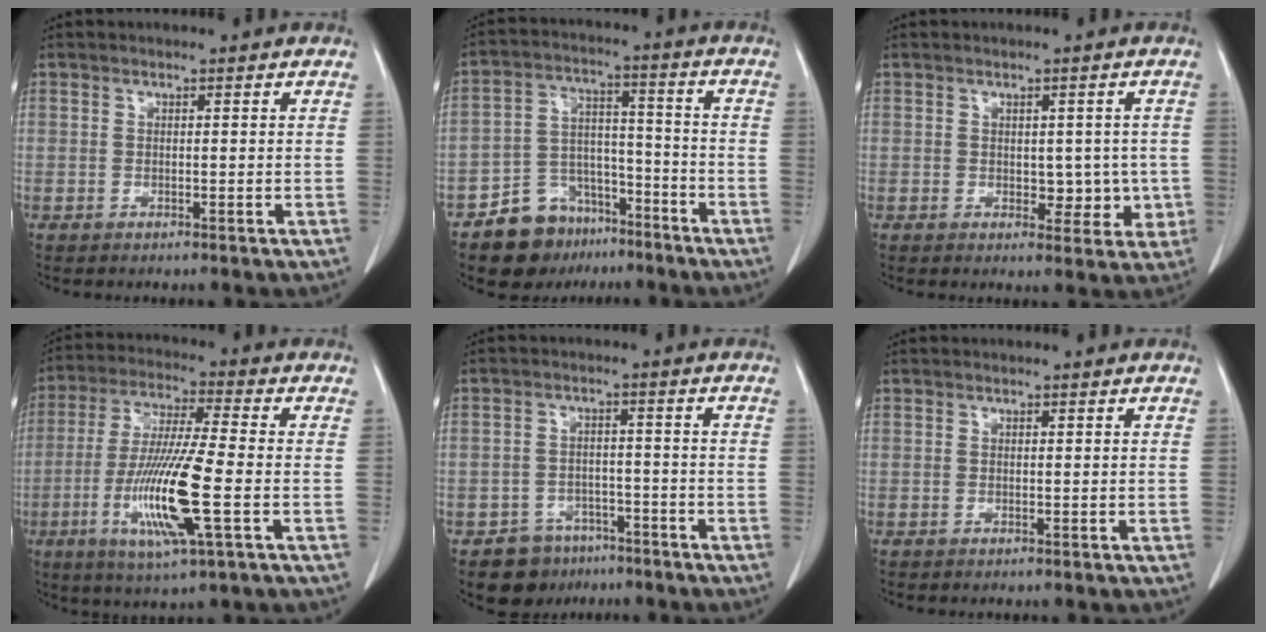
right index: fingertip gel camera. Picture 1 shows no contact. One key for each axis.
{"total": 10.7, "fx": -7.6, "fy": 6.9, "fz": 3.0, "tx": -0.051, "ty": 0.039, "tz": -0.120}
{"total": 4.7, "fx": -0.4, "fy": 3.1, "fz": 3.5, "tx": -0.025, "ty": 0.007, "tz": 0.004}
{"total": 14.5, "fx": -3.9, "fy": 0.6, "fz": 13.9, "tx": -0.281, "ty": -0.021, "tz": -0.075}
{"total": 6.1, "fx": -4.2, "fy": 4.4, "fz": 0.4, "tx": 0.004, "ty": 0.014, "tz": -0.059}
{"total": 0.0}